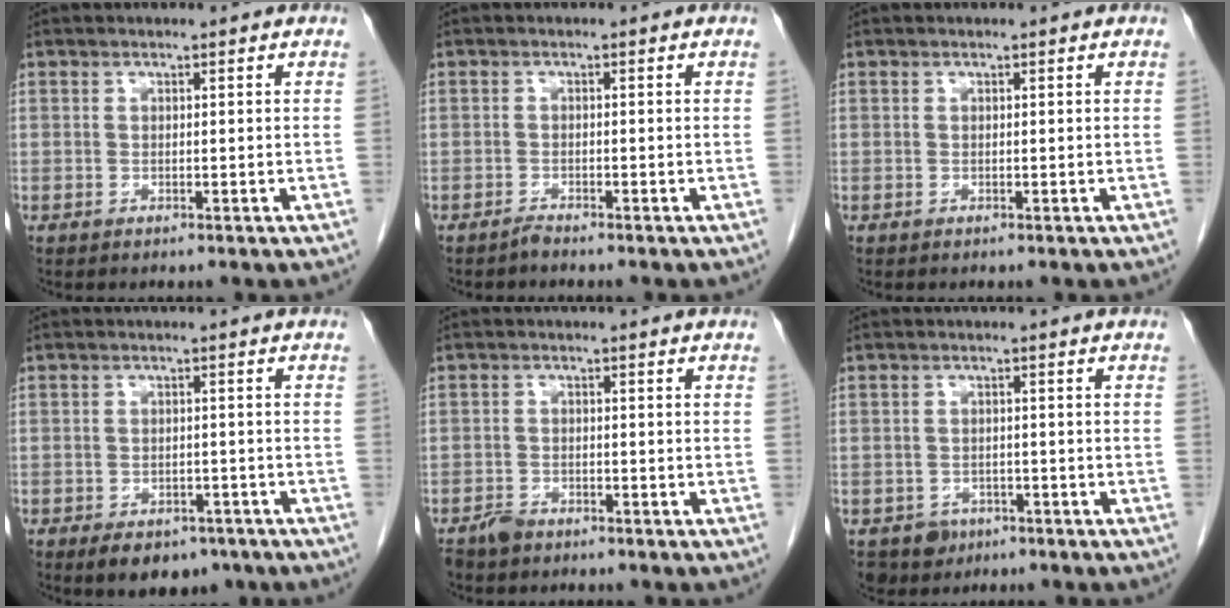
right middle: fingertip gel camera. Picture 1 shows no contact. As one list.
[{"total": 0.9, "force": [-0.9, -0.1, 0.1], "torque": [-0.001, -0.003, -0.016]}, {"total": 0.0}, {"total": 7.6, "force": [-5.2, 4.3, 3.3], "torque": [-0.040, 0.005, -0.070]}, {"total": 2.3, "force": [-2.0, 1.1, 0.7], "torque": [-0.019, 0.000, -0.032]}, {"total": 4.0, "force": [-2.4, 3.1, 0.4], "torque": [-0.003, 0.005, -0.034]}]